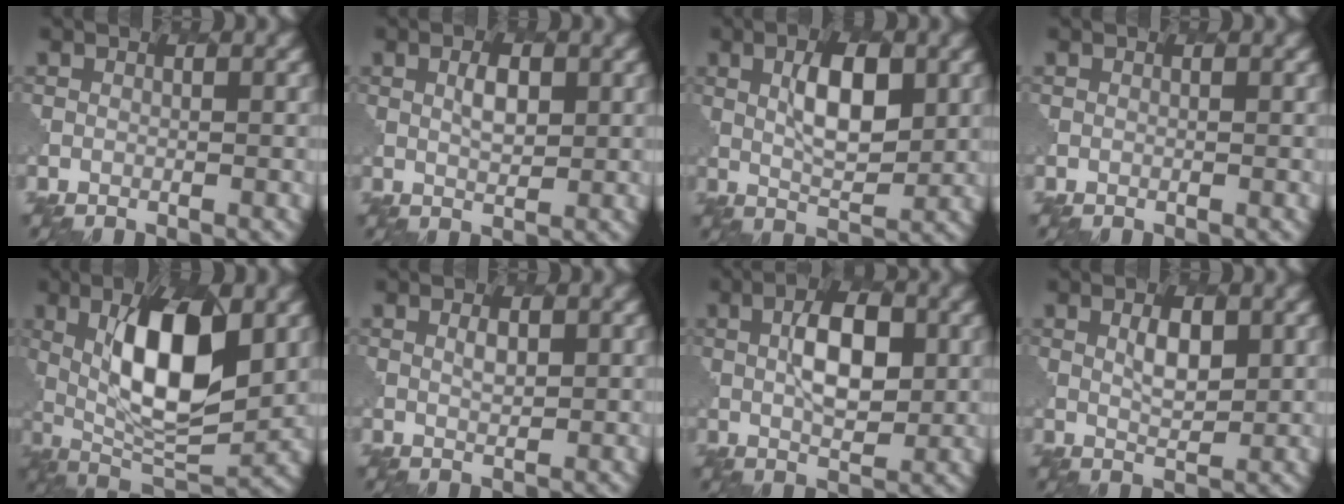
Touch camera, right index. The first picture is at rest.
{"total": 2.0, "force": [0.7, 0.9, 1.6], "torque": [-0.033, 0.003, 0.015]}
{"total": 5.2, "force": [1.3, 2.1, 4.5], "torque": [-0.079, 0.002, 0.025]}
{"total": 0.0}
{"total": 10.9, "force": [2.1, 4.2, 9.8], "torque": [-0.158, 0.003, 0.038]}
{"total": 1.0, "force": [0.7, 0.4, 0.7], "torque": [-0.015, -0.001, 0.014]}
{"total": 5.7, "force": [1.0, 2.7, 4.9], "torque": [-0.081, 0.004, 0.018]}
{"total": 2.5, "force": [0.9, 1.1, 2.0], "torque": [-0.038, 0.000, 0.019]}